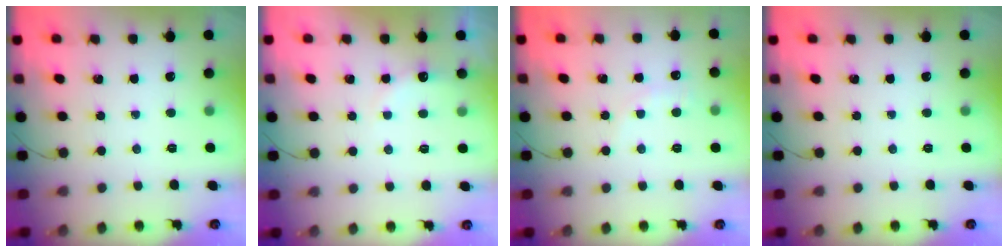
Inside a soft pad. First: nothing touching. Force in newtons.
{"total": 6.1, "press": 6.0, "slide": 1.3}
{"total": 3.8, "press": 3.6, "slide": 1.2}
{"total": 0.0}